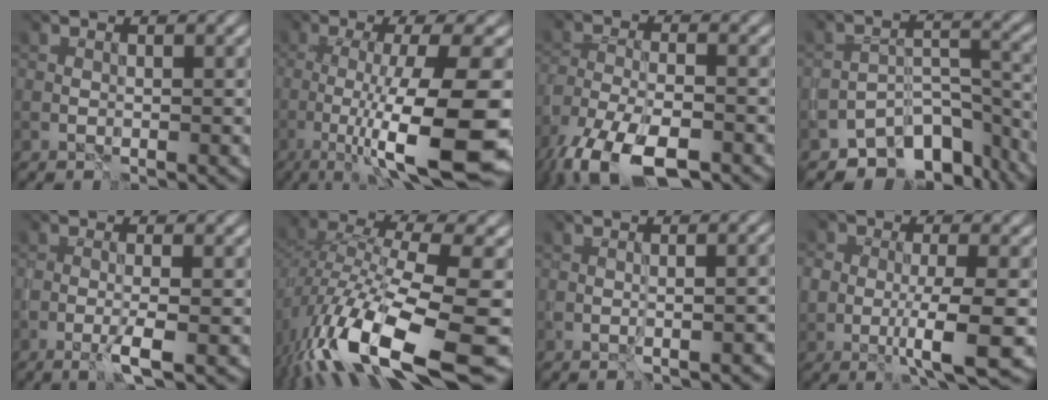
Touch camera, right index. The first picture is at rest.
{"total": 11.2, "force": [-4.0, 2.0, 10.3], "torque": [-0.161, -0.020, -0.062]}
{"total": 10.5, "force": [-7.7, 4.1, 5.8], "torque": [-0.121, -0.035, -0.132]}
{"total": 7.3, "force": [-6.5, 2.8, 1.9], "torque": [-0.009, -0.007, -0.102]}
{"total": 2.1, "force": [-1.3, -0.6, 1.6], "torque": [-0.037, -0.004, -0.026]}
{"total": 13.1, "force": [-7.2, 3.9, 10.2], "torque": [-0.219, -0.029, -0.115]}
{"total": 2.4, "force": [-0.9, 0.5, 2.1], "torque": [-0.018, -0.009, 0.000]}
{"total": 4.2, "force": [-1.3, 1.2, 3.7], "torque": [-0.066, -0.010, -0.024]}